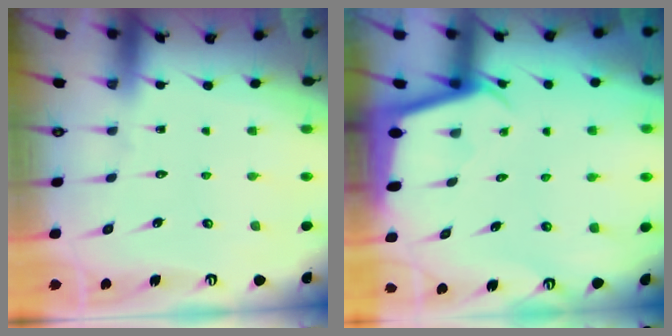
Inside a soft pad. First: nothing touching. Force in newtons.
{"total": 2.0, "press": 2.0, "slide": 0.0}